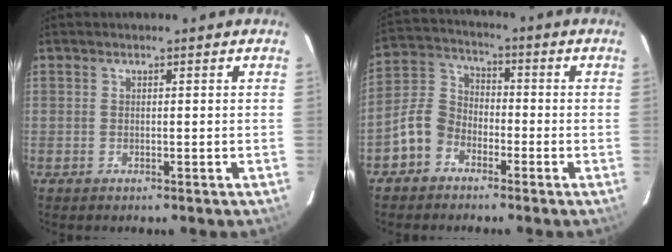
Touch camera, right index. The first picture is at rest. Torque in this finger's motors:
{"motor_torque": [0.83, -0.69, 0.21, 0.01]}